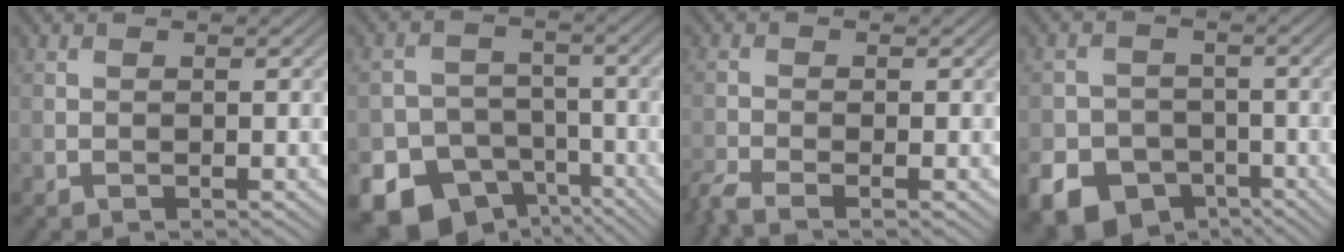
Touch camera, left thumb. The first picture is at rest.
{"total": 12.1, "force": [-7.7, 8.6, 3.7], "torque": [-0.073, -0.029, -0.127]}
{"total": 3.0, "force": [-2.4, 0.3, 1.9], "torque": [-0.039, -0.007, -0.057]}
{"total": 11.5, "force": [-6.8, 8.6, 3.4], "torque": [-0.070, -0.044, -0.130]}